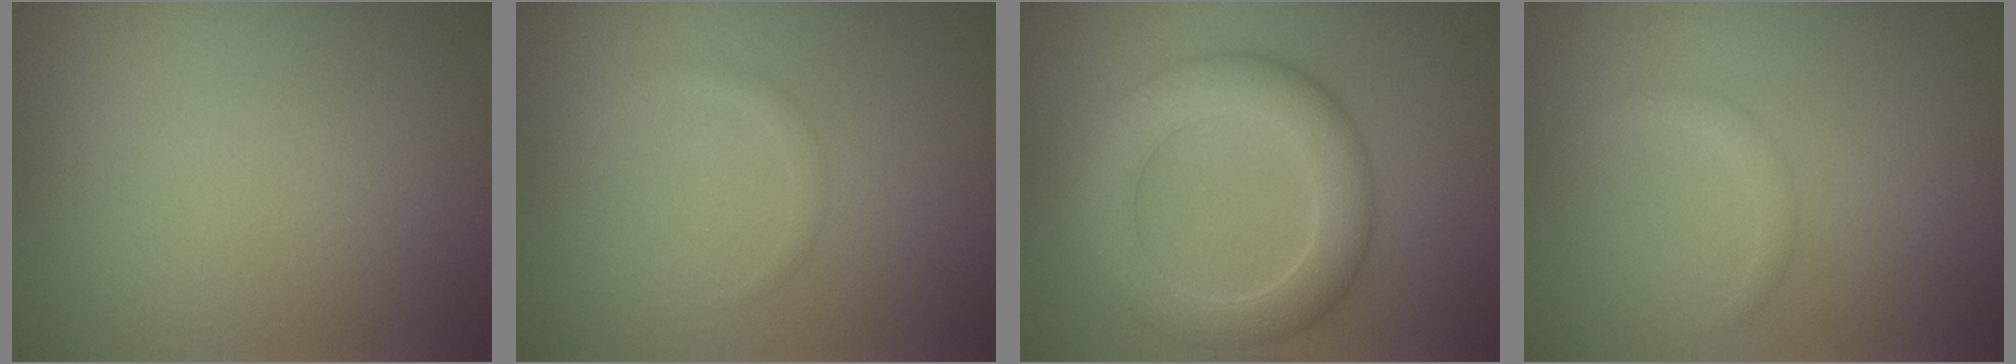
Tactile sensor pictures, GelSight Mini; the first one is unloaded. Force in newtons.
{"total": 0.8, "press": 0.8, "slide": 0.1}
{"total": 6.2, "press": 6.2, "slide": 0.3}
{"total": 1.1, "press": 1.1, "slide": 0.1}